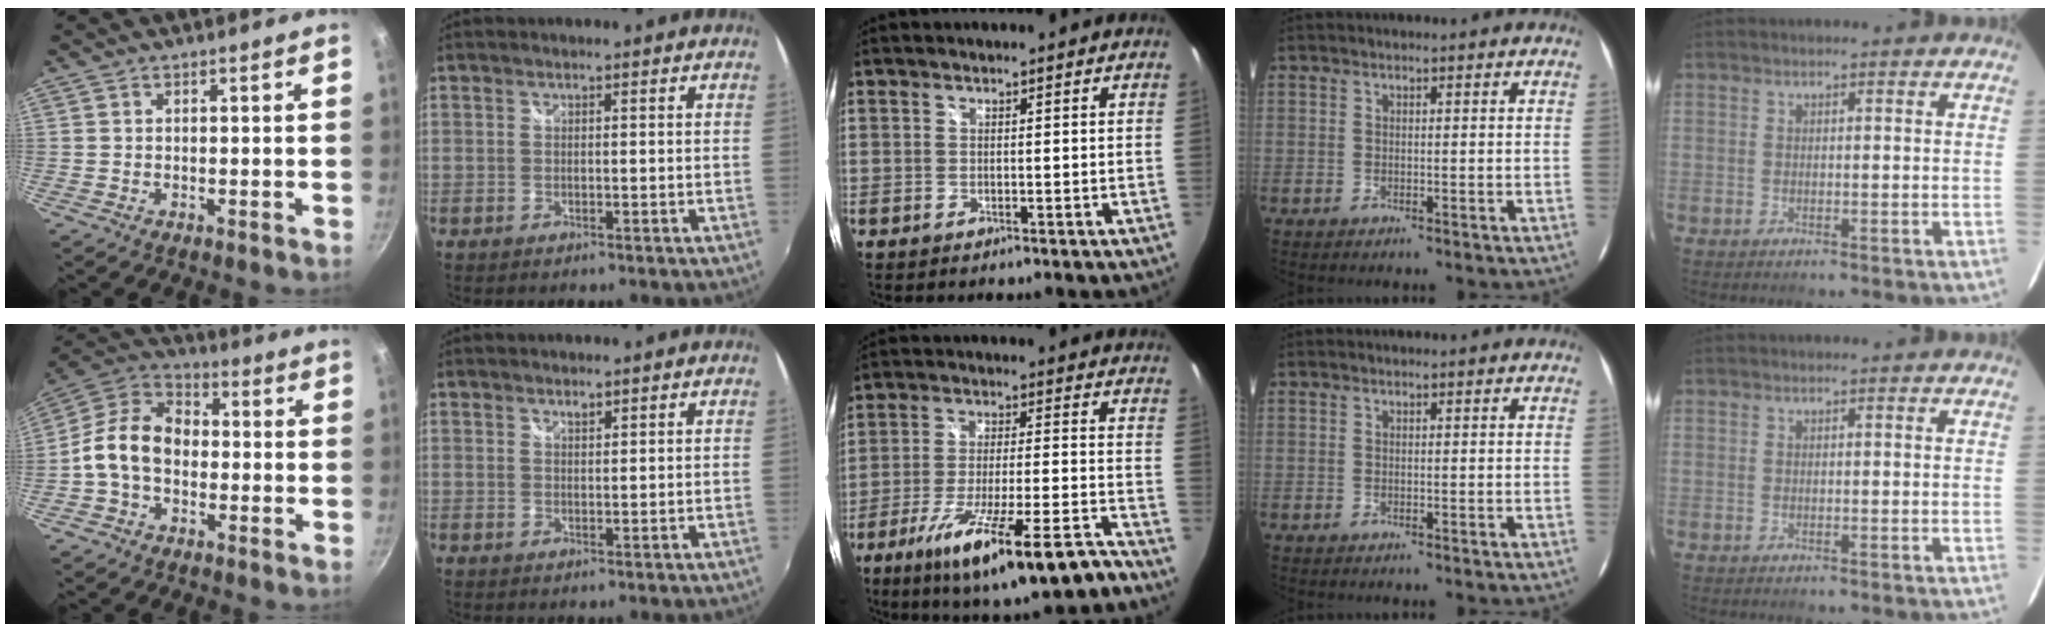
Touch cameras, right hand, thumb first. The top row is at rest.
{"thumb": {"total": 12.1, "force": [-1.8, 8.7, 8.2], "torque": [-0.120, 0.040, -0.056]}, "index": {"total": 1.0, "force": [0.9, 0.4, 0.4], "torque": [-0.005, 0.000, 0.015]}, "middle": {"total": 19.8, "force": [-14.1, 3.0, 13.5], "torque": [-0.236, -0.044, -0.210]}}